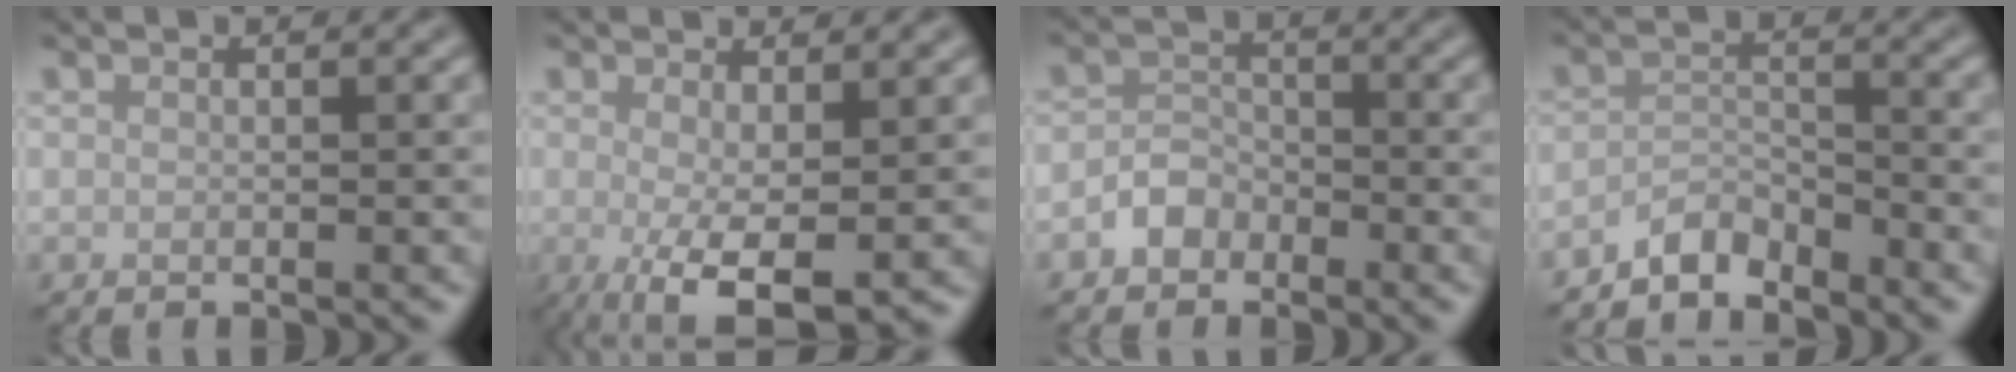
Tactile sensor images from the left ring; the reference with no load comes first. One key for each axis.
{"total": 5.6, "fx": -0.7, "fy": 1.8, "fz": 5.3, "tx": -0.091, "ty": -0.014, "tz": -0.012}
{"total": 2.1, "fx": -1.3, "fy": 1.6, "fz": 0.6, "tx": -0.005, "ty": 0.011, "tz": -0.030}
{"total": 2.5, "fx": -2.3, "fy": 0.8, "fz": 0.7, "tx": -0.011, "ty": 0.010, "tz": -0.049}